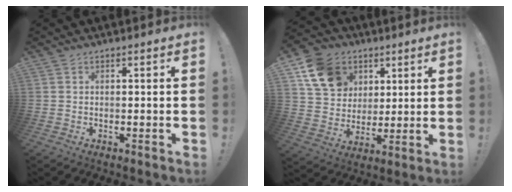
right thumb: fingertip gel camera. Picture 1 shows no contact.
{"total": 14.5, "force": [6.7, 11.4, 6.0], "torque": [-0.093, -0.027, 0.137]}